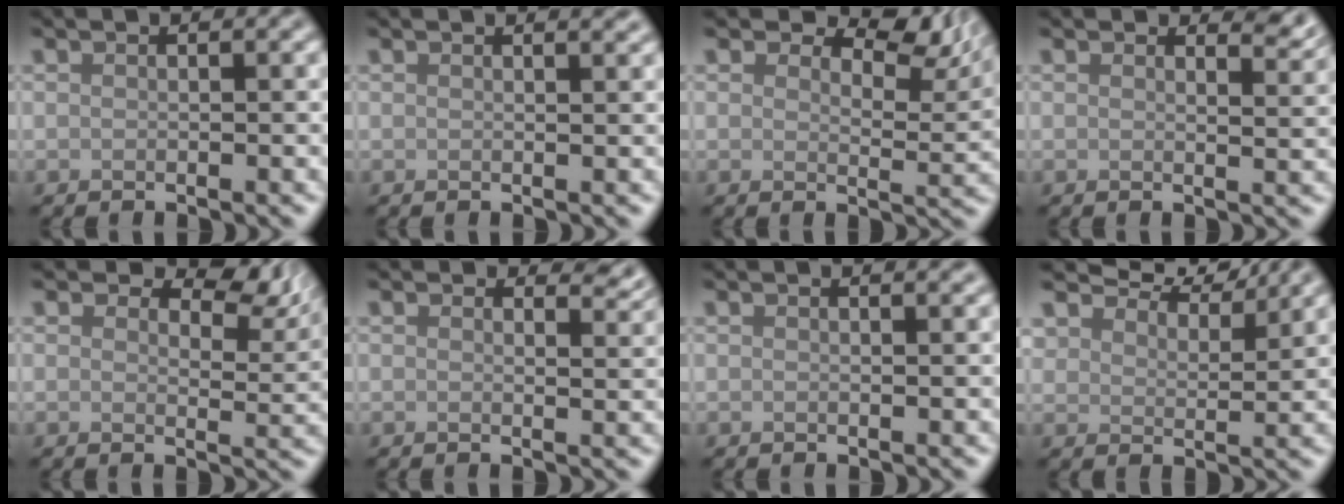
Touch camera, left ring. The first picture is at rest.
{"total": 1.5, "force": [1.2, 0.5, 0.8], "torque": [-0.003, 0.001, 0.009]}
{"total": 7.0, "force": [4.5, 3.4, 4.1], "torque": [-0.050, 0.000, 0.058]}
{"total": 2.1, "force": [1.9, 0.4, 0.8], "torque": [-0.008, -0.006, 0.026]}
{"total": 6.3, "force": [4.1, 3.2, 3.7], "torque": [-0.044, -0.001, 0.051]}
{"total": 1.8, "force": [1.6, 0.5, 0.7], "torque": [-0.007, -0.007, 0.022]}
{"total": 1.2, "force": [1.0, 0.3, 0.7], "torque": [-0.003, 0.003, 0.009]}
{"total": 6.5, "force": [6.1, 1.6, 1.8], "torque": [-0.039, 0.009, 0.084]}